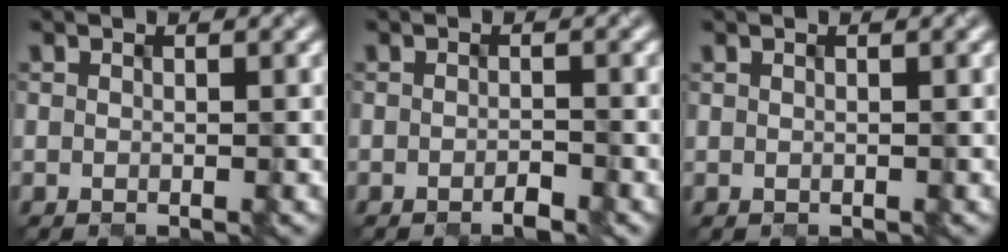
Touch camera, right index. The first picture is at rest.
{"total": 1.2, "force": [-1.0, 0.1, 0.7], "torque": [-0.013, -0.002, -0.014]}
{"total": 0.0}